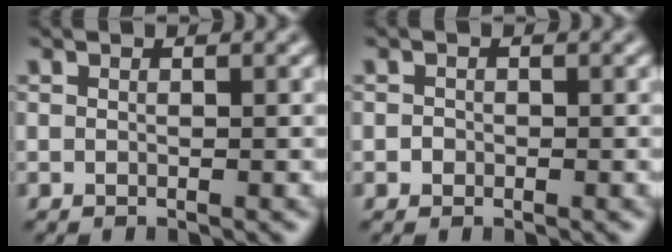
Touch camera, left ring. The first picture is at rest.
{"total": 0.7, "force": [-0.1, 0.7, 0.1], "torque": [0.002, -0.003, -0.004]}